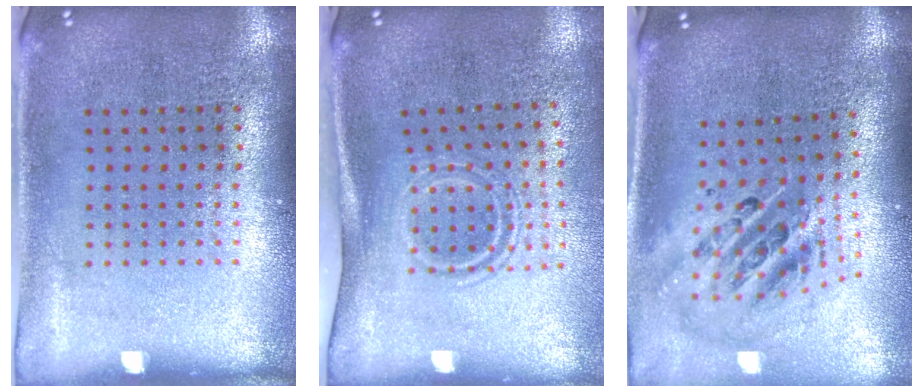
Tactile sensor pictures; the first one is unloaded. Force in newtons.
{"total": 1.7, "press": 1.1, "slide": 1.3}
{"total": 2.6, "press": 1.8, "slide": 1.9}